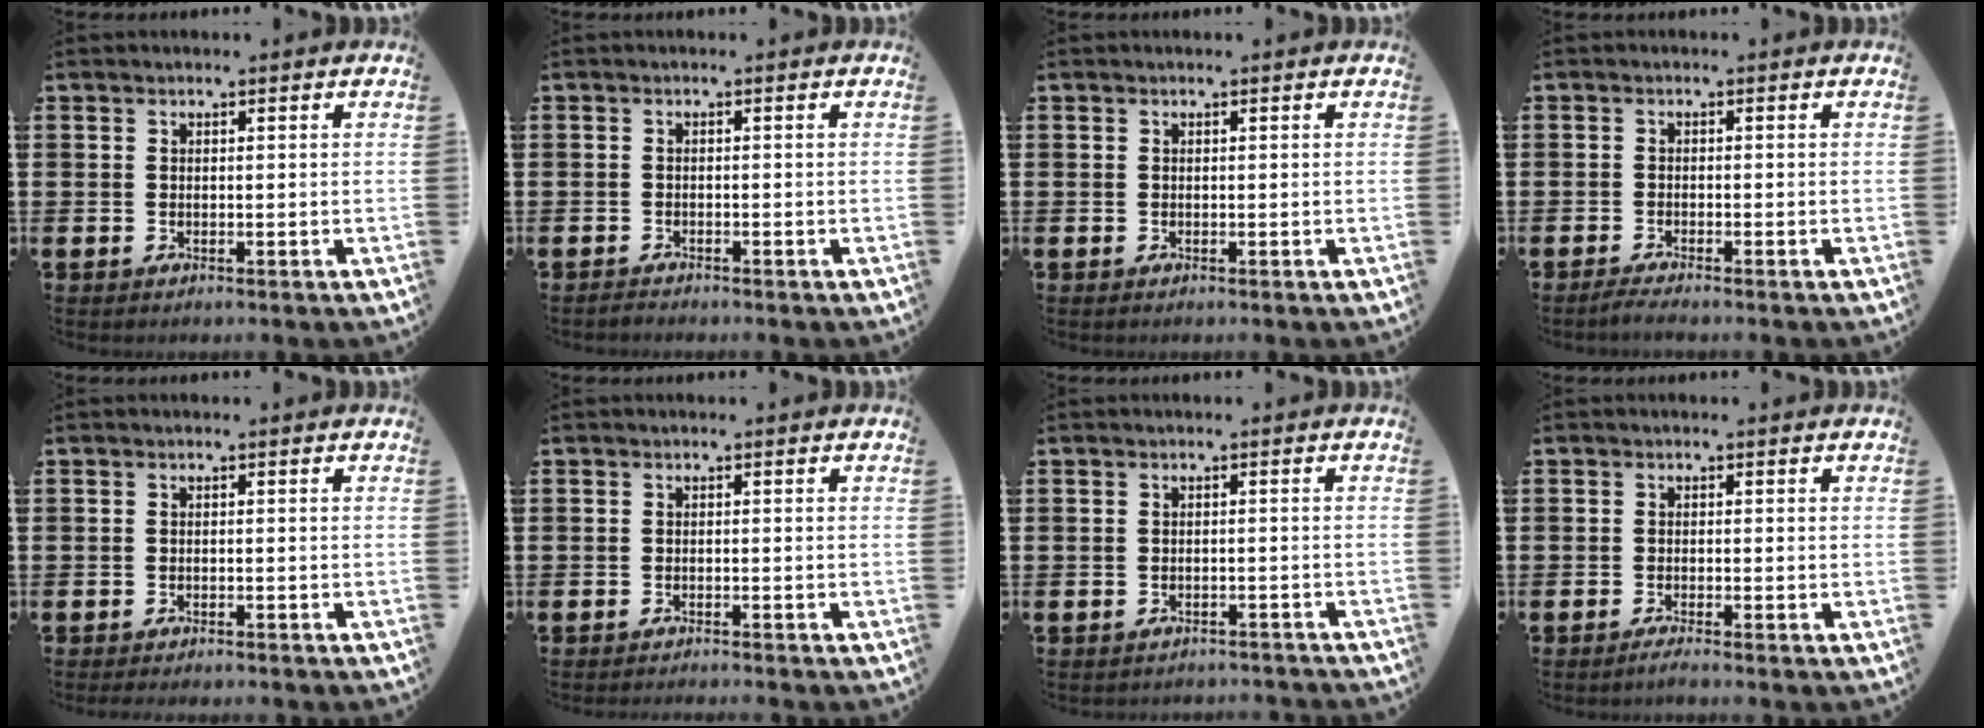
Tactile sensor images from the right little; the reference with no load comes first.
{"total": 0.7, "force": [-0.7, 0.1, 0.0], "torque": [-0.003, -0.001, -0.014]}
{"total": 0.0}
{"total": 1.2, "force": [-0.9, 0.0, 0.8], "torque": [-0.013, -0.003, -0.018]}
{"total": 0.6, "force": [-0.6, 0.0, 0.1], "torque": [-0.003, -0.004, -0.011]}
{"total": 0.7, "force": [-0.7, -0.2, 0.0], "torque": [0.000, -0.002, -0.014]}
{"total": 1.1, "force": [-1.1, 0.0, 0.0], "torque": [-0.003, 0.002, -0.022]}
{"total": 1.0, "force": [-0.7, 0.0, 0.7], "torque": [-0.011, -0.004, -0.014]}